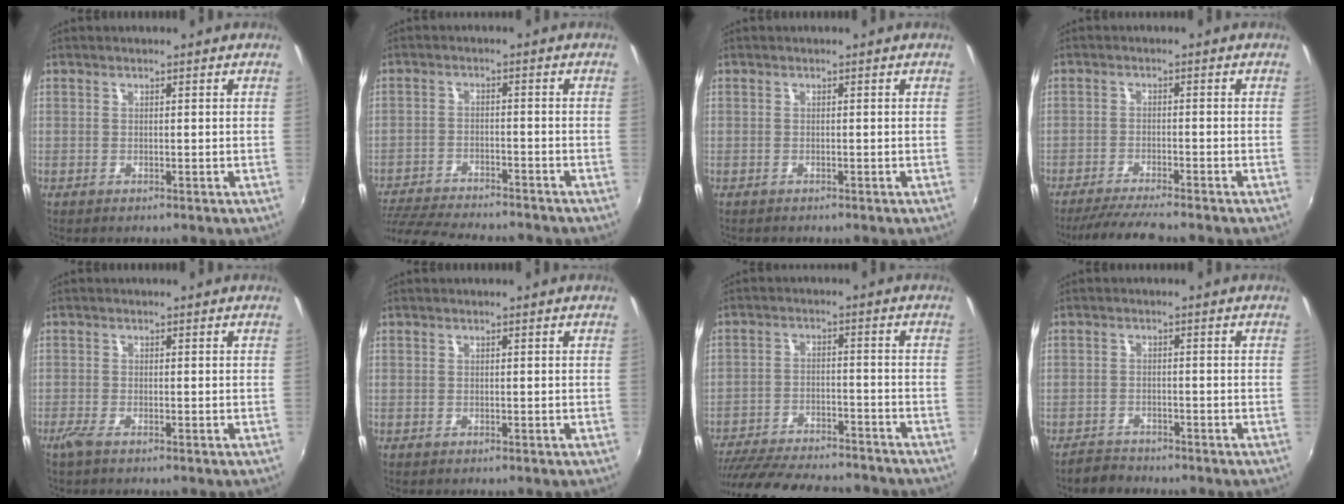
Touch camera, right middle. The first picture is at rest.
{"total": 16.0, "force": [-14.1, 2.9, 6.8], "torque": [-0.150, -0.025, -0.222]}
{"total": 0.5, "force": [-0.5, 0.1, 0.1], "torque": [-0.004, -0.001, -0.009]}
{"total": 7.6, "force": [-6.8, 0.0, 3.4], "torque": [-0.084, -0.015, -0.114]}
{"total": 1.9, "force": [-1.3, 0.1, 1.3], "torque": [-0.030, -0.008, -0.029]}
{"total": 0.0}
{"total": 22.4, "force": [-19.4, 6.0, 9.5], "torque": [-0.197, -0.018, -0.278]}
{"total": 3.0, "force": [-2.8, 1.1, 0.2], "torque": [-0.017, 0.001, -0.052]}